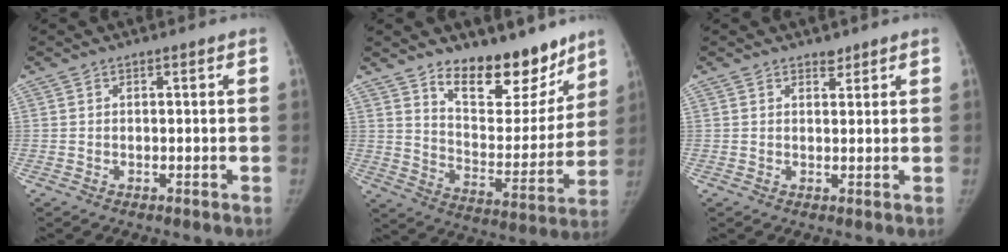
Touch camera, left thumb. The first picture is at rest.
{"total": 18.2, "force": [13.2, 8.5, 9.2], "torque": [-0.068, -0.104, 0.204]}
{"total": 1.5, "force": [1.3, 0.7, 0.3], "torque": [0.005, -0.010, 0.017]}